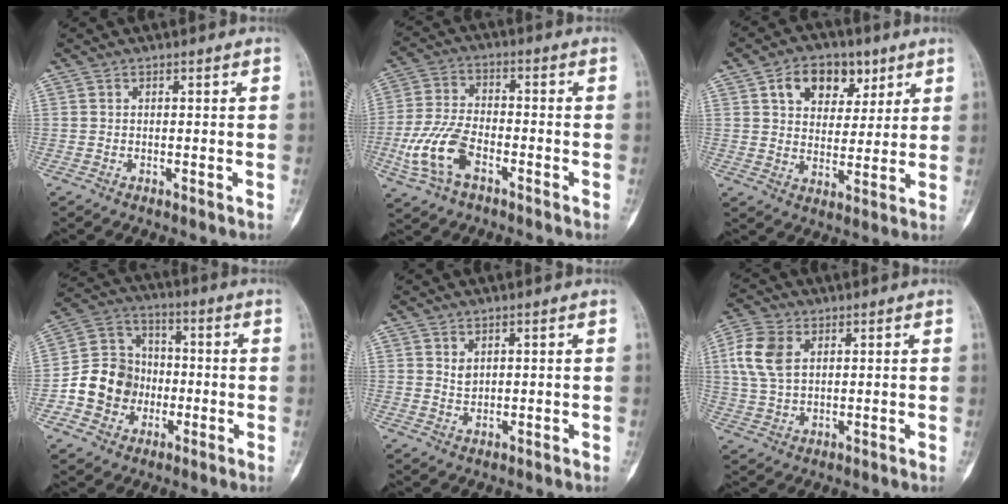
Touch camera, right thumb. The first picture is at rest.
{"total": 11.1, "force": [-4.4, 5.9, 8.3], "torque": [-0.183, 0.020, -0.084]}
{"total": 11.3, "force": [5.3, 7.8, 6.3], "torque": [-0.059, -0.014, 0.084]}
{"total": 12.7, "force": [-2.9, 11.3, 4.9], "torque": [-0.052, 0.037, -0.056]}
{"total": 1.8, "force": [0.8, 1.2, 1.1], "torque": [-0.014, -0.007, 0.020]}
{"total": 8.8, "force": [2.4, 5.7, 6.2], "torque": [-0.134, 0.005, 0.049]}